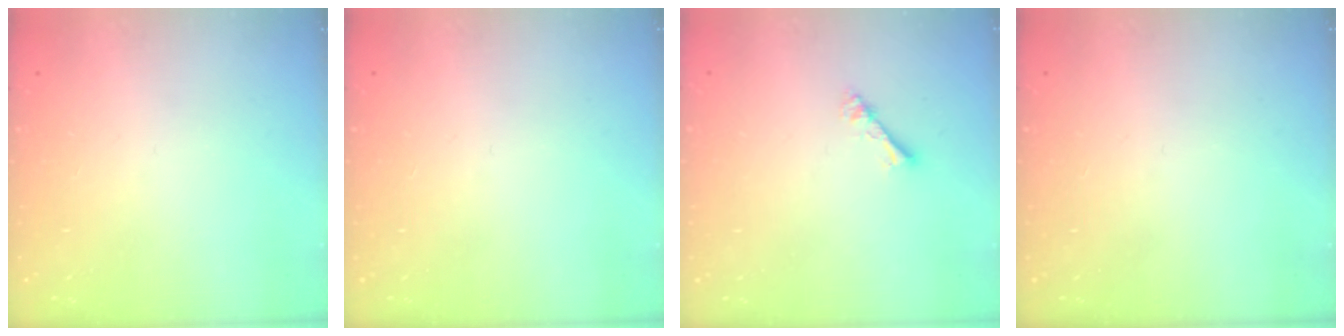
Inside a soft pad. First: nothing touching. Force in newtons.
{"total": 0.0}
{"total": 2.3, "press": 2.3, "slide": 0.3}
{"total": 0.0}